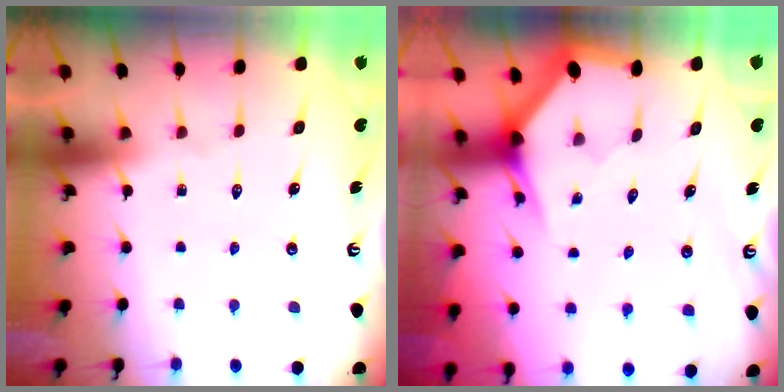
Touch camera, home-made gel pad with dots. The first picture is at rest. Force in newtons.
{"total": 3.0, "press": 3.0, "slide": 0.0}